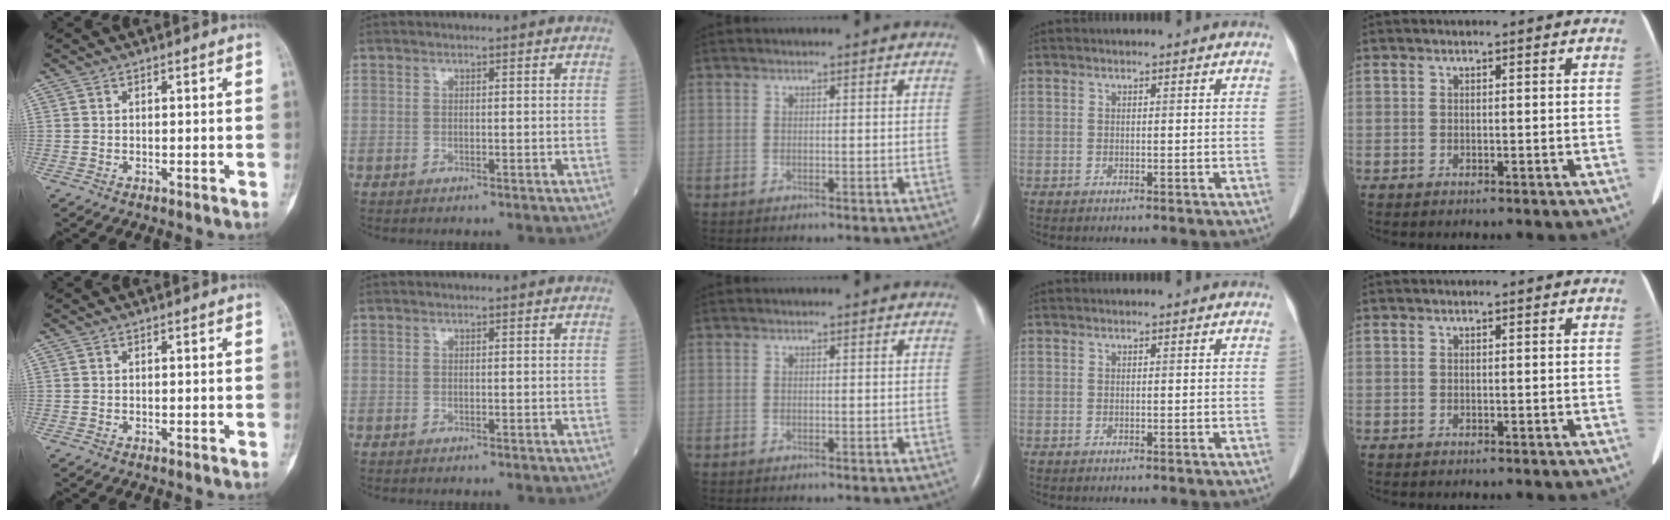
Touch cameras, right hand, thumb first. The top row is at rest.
{}